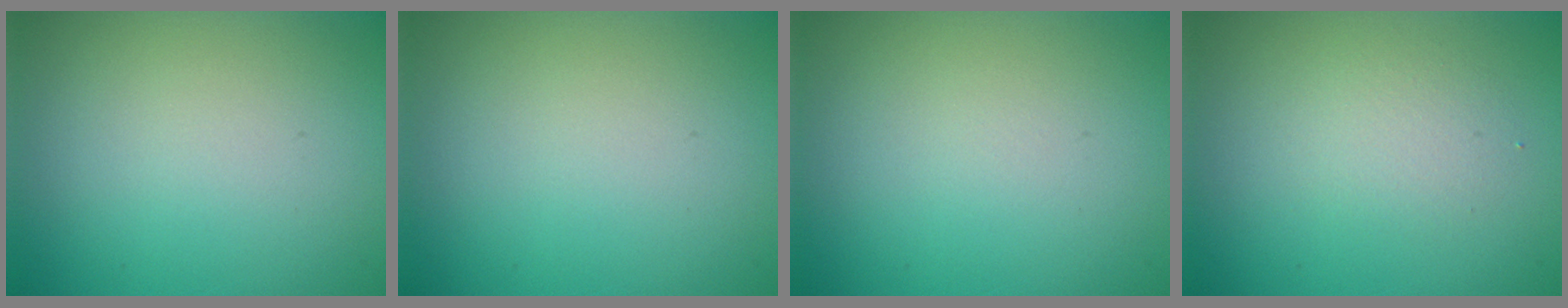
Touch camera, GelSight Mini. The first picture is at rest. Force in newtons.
{"total": 0.0}
{"total": 0.0}
{"total": 1.8, "press": 1.8, "slide": 0.1}